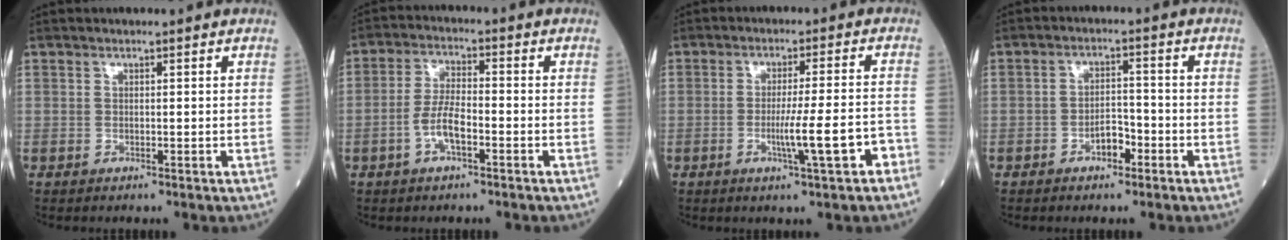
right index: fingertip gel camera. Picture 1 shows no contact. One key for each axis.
{"total": 5.4, "fx": -2.2, "fy": 1.6, "fz": 4.7, "tx": -0.097, "ty": 0.007, "tz": -0.044}
{"total": 7.7, "fx": -3.3, "fy": -0.1, "fz": 6.9, "tx": -0.109, "ty": -0.004, "tz": -0.049}
{"total": 3.4, "fx": -1.9, "fy": 1.6, "fz": 2.3, "tx": -0.035, "ty": 0.008, "tz": -0.035}